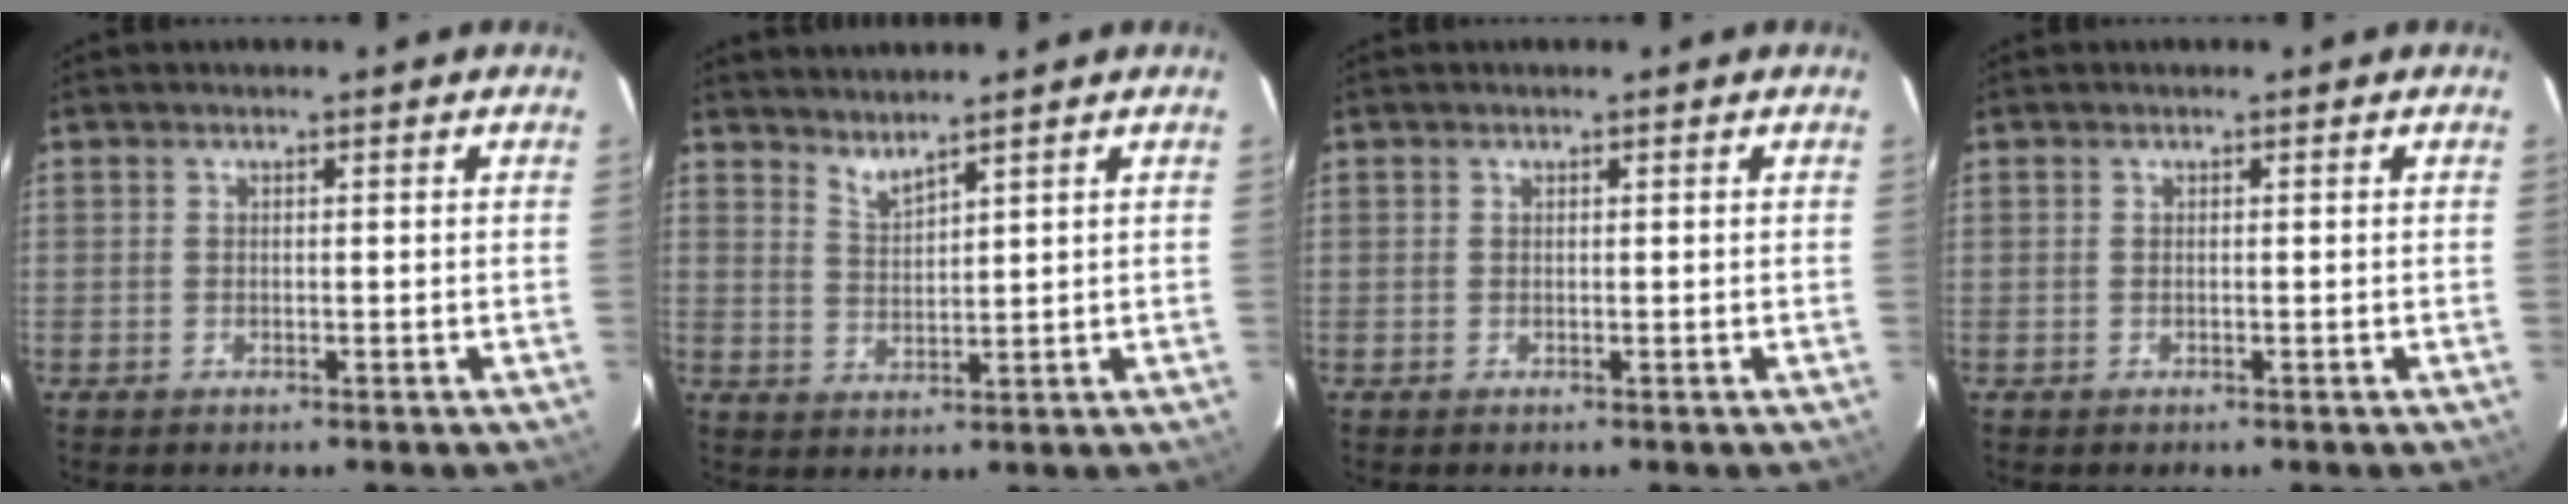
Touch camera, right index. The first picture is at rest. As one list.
[{"total": 3.2, "force": [3.0, 0.0, 1.2], "torque": [-0.023, -0.006, 0.055]}, {"total": 0.0}, {"total": 0.0}]